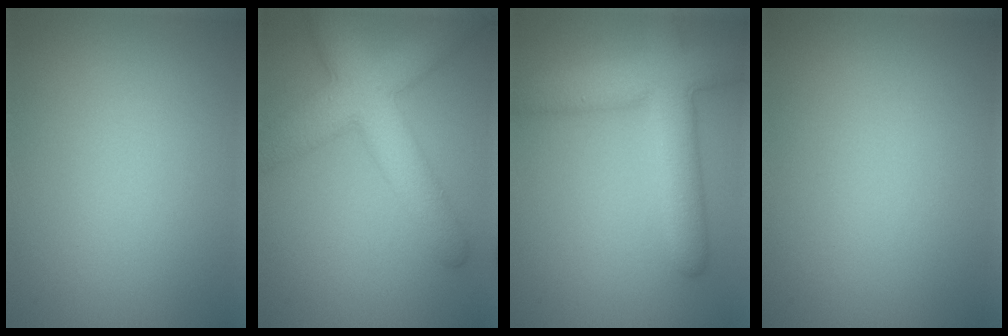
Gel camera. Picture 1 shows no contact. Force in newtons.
{"total": 8.2, "press": 8.2, "slide": 0.3}
{"total": 7.7, "press": 7.7, "slide": 0.3}
{"total": 0.0}